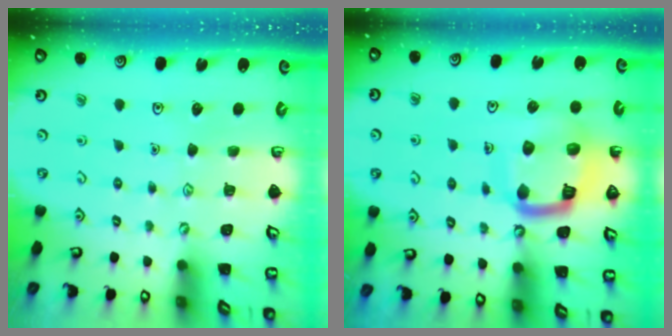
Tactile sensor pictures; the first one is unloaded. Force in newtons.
{"total": 12.5, "press": 12.5, "slide": 1.1}